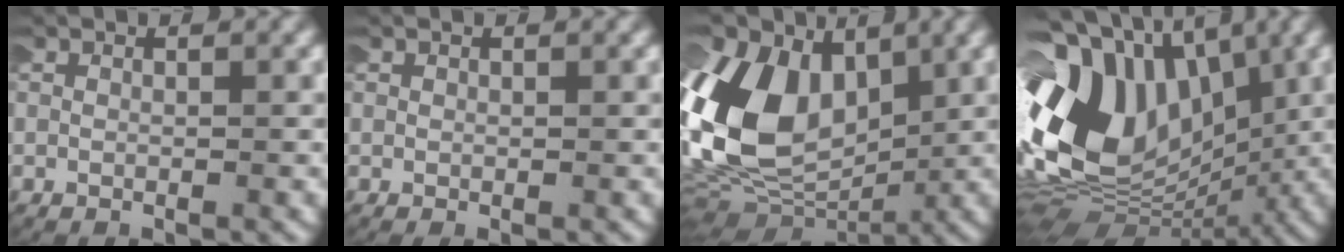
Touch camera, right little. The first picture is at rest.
{"total": 0.0}
{"total": 12.7, "force": [0.6, 8.9, 9.0], "torque": [-0.209, -0.022, 0.023]}
{"total": 18.8, "force": [1.3, 13.9, 12.6], "torque": [-0.254, -0.018, 0.024]}